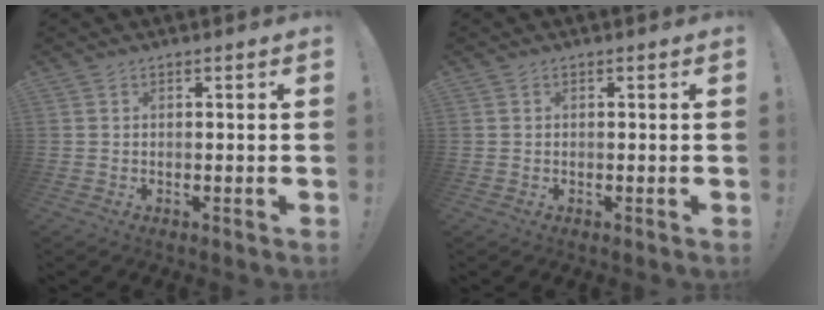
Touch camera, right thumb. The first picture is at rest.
{"total": 0.0}